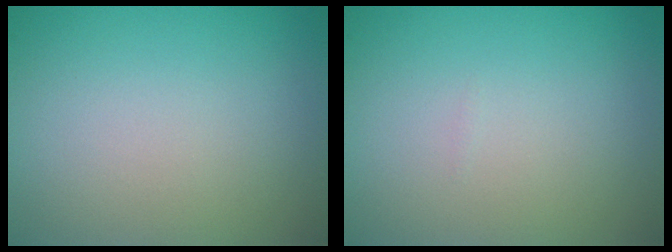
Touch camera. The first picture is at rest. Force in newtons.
{"total": 0.0}